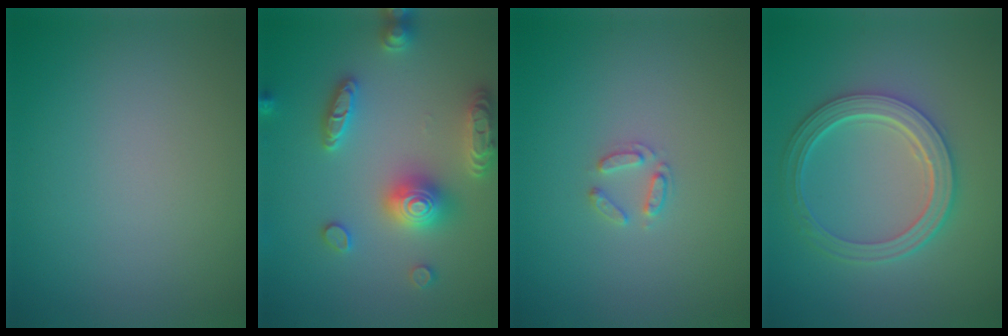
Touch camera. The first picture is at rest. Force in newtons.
{"total": 5.4, "press": 5.4, "slide": 1.0}
{"total": 1.5, "press": 1.4, "slide": 0.2}
{"total": 5.0, "press": 3.9, "slide": 3.1}